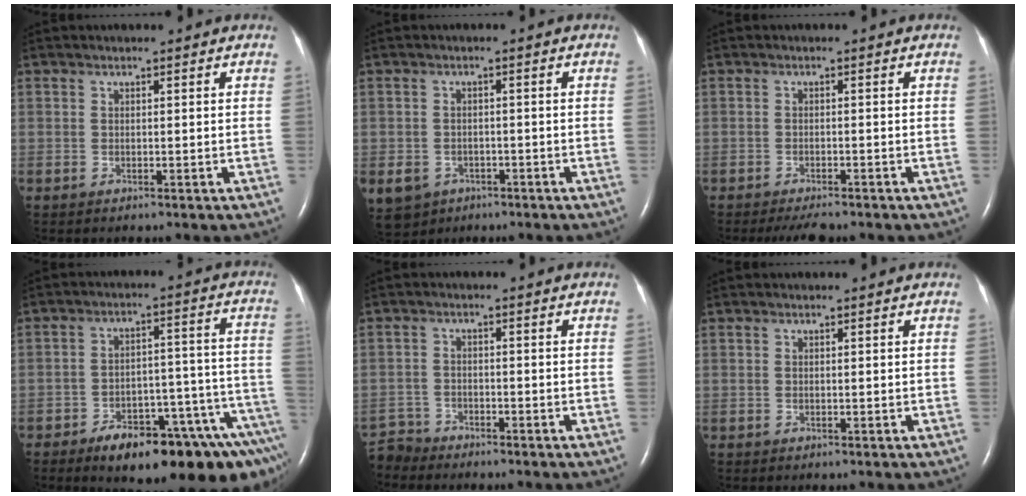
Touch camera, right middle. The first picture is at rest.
{"total": 7.8, "force": [-4.2, 6.3, 2.0], "torque": [-0.060, 0.002, -0.057]}
{"total": 3.6, "force": [-3.1, 0.7, 1.7], "torque": [-0.027, -0.007, -0.044]}
{"total": 18.5, "force": [-13.1, 4.4, 12.3], "torque": [-0.078, 0.043, -0.179]}
{"total": 4.5, "force": [-4.3, 1.0, -0.9], "torque": [0.020, -0.006, -0.086]}
{"total": 0.0}